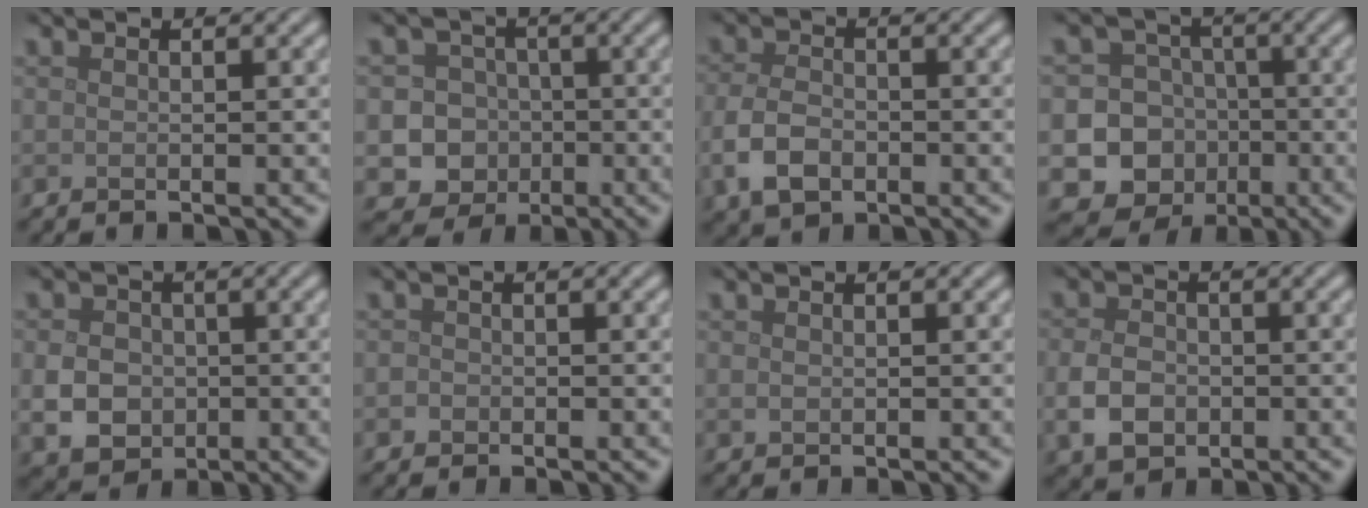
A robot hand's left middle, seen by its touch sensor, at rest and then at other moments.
{"total": 7.4, "force": [-2.3, 6.8, 1.8], "torque": [-0.003, -0.003, -0.062]}
{"total": 4.1, "force": [-1.6, 2.7, 2.6], "torque": [-0.062, -0.005, -0.034]}
{"total": 15.9, "force": [-5.2, 14.8, 2.8], "torque": [-0.064, -0.028, -0.096]}
{"total": 4.0, "force": [-0.6, 3.4, 2.1], "torque": [-0.043, -0.001, -0.014]}
{"total": 0.8, "force": [-0.3, 0.7, 0.1], "torque": [0.001, -0.002, -0.008]}
{"total": 0.6, "force": [0.1, 0.5, 0.3], "torque": [-0.004, -0.002, 0.001]}
{"total": 3.5, "force": [-1.0, 2.6, 2.0], "torque": [-0.043, -0.003, -0.024]}